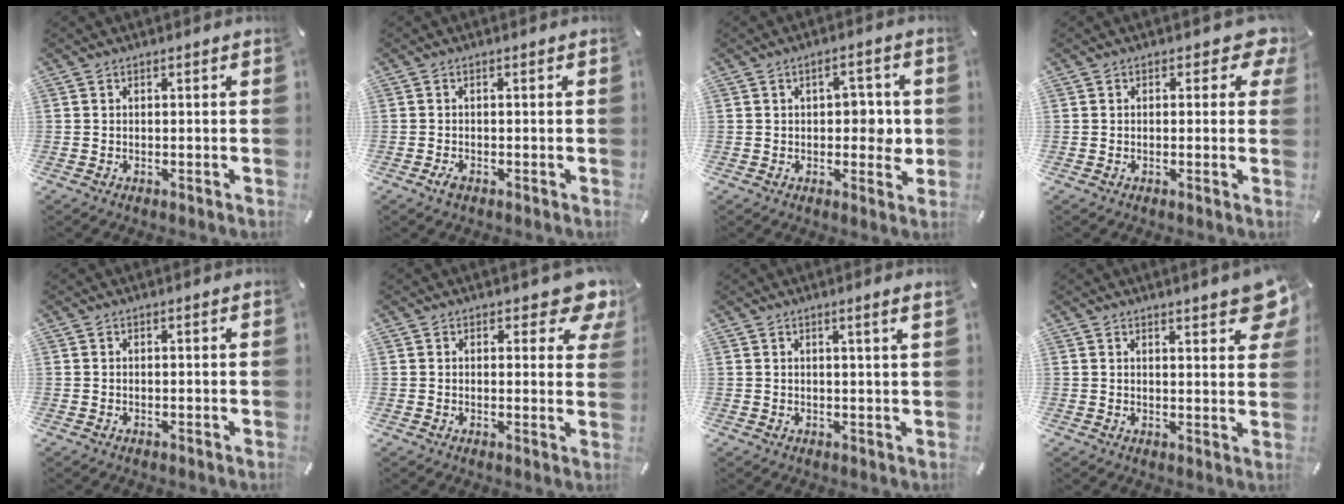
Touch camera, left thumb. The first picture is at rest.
{"total": 1.5, "force": [-0.7, 0.7, 1.2], "torque": [-0.030, -0.001, -0.016]}
{"total": 6.5, "force": [0.4, 3.8, 5.2], "torque": [-0.059, -0.003, -0.003]}
{"total": 4.4, "force": [1.6, 2.7, 3.1], "torque": [-0.025, -0.003, 0.021]}
{"total": 0.0}
{"total": 6.5, "force": [4.3, 3.1, 3.7], "torque": [-0.029, -0.029, 0.069]}
{"total": 2.4, "force": [1.3, -0.2, 2.1], "torque": [-0.039, -0.003, 0.021]}
{"total": 6.3, "force": [4.7, 1.9, 3.7], "torque": [-0.043, -0.031, 0.080]}